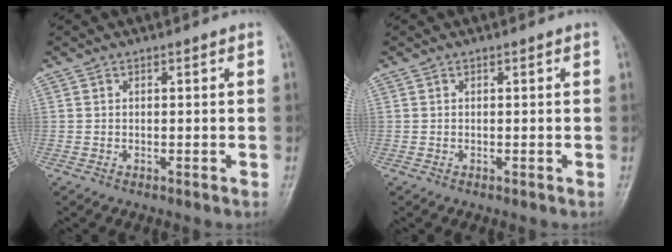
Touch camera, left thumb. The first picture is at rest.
{"total": 0.0}